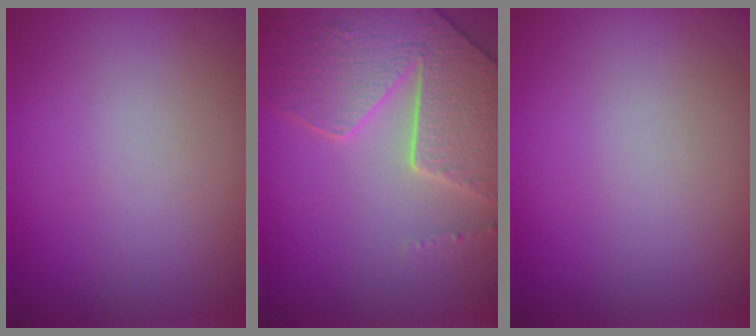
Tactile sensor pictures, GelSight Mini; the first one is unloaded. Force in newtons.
{"total": 6.8, "press": 5.8, "slide": 3.6}
{"total": 0.0}